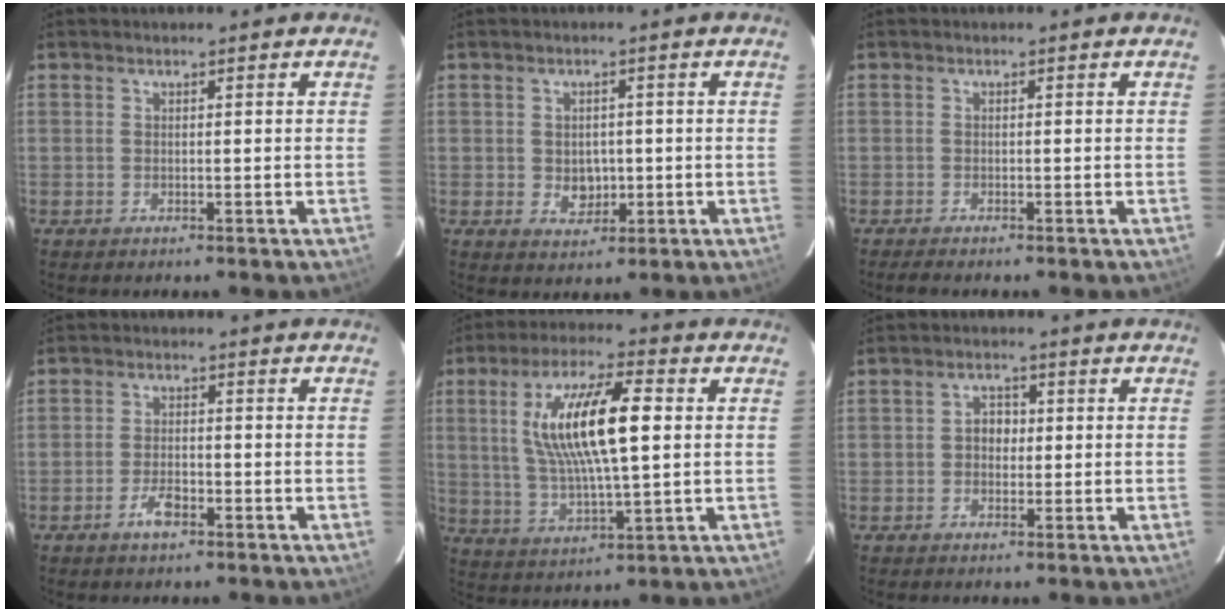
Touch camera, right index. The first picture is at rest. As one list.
[{"total": 4.2, "force": [-0.4, 3.6, 2.2], "torque": [-0.039, 0.001, 0.002]}, {"total": 2.4, "force": [-2.1, 0.2, 1.2], "torque": [-0.025, -0.010, -0.035]}, {"total": 3.8, "force": [-2.3, 1.7, 2.6], "torque": [-0.056, -0.001, -0.040]}, {"total": 16.0, "force": [2.8, 4.1, 15.2], "torque": [-0.286, 0.009, 0.058]}, {"total": 2.8, "force": [-0.2, 2.4, 1.5], "torque": [-0.023, 0.011, -0.003]}]